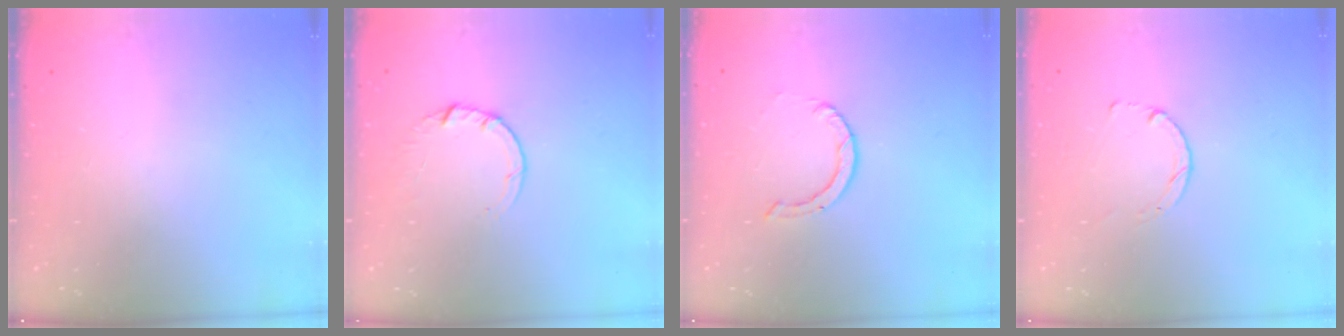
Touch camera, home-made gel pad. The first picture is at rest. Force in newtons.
{"total": 3.7, "press": 3.7, "slide": 0.5}
{"total": 0.9, "press": 0.9, "slide": 0.1}
{"total": 1.4, "press": 1.4, "slide": 0.2}